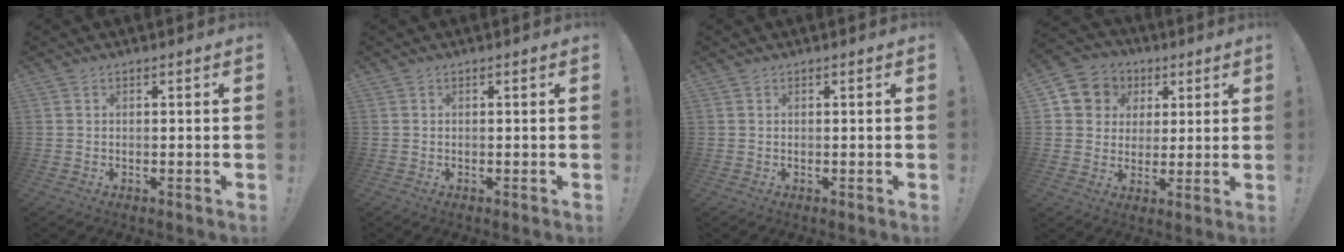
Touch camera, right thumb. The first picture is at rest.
{"total": 0.0}
{"total": 0.0}
{"total": 8.6, "force": [2.5, 8.0, 1.7], "torque": [-0.025, -0.012, 0.055]}